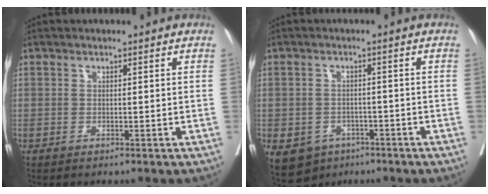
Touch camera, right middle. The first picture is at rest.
{"total": 7.4, "force": [-4.1, 5.8, 2.1], "torque": [-0.039, 0.002, -0.054]}